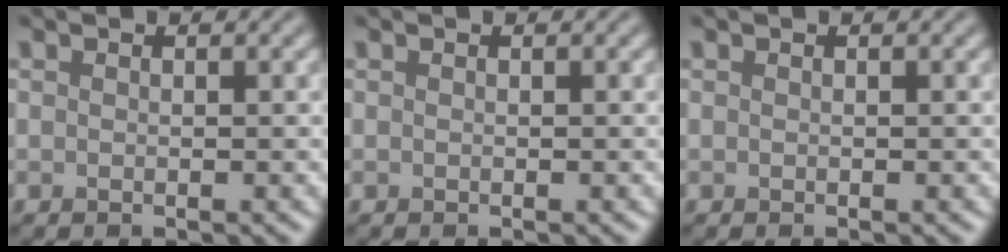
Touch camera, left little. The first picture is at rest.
{"total": 0.0}
{"total": 0.0}